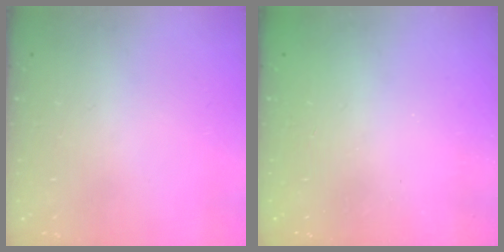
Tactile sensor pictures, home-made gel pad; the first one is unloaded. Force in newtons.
{"total": 2.4, "press": 2.3, "slide": 0.8}